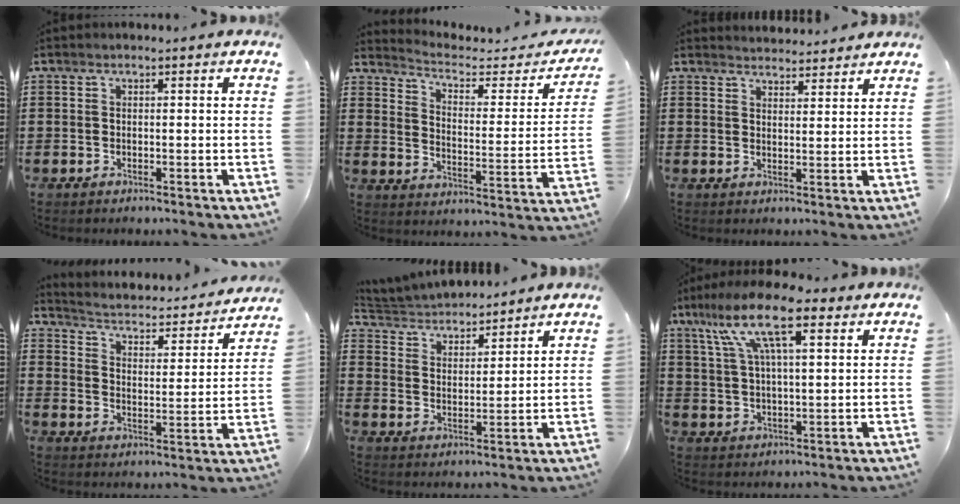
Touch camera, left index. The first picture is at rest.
{"total": 3.1, "force": [2.5, 1.0, 1.4], "torque": [-0.047, -0.019, 0.033]}
{"total": 2.8, "force": [2.8, 0.3, -0.2], "torque": [-0.004, -0.010, 0.053]}
{"total": 1.9, "force": [1.8, 0.3, 0.3], "torque": [-0.025, -0.027, 0.017]}
{"total": 4.0, "force": [3.9, 0.8, 0.0], "torque": [-0.021, -0.020, 0.067]}
{"total": 12.9, "force": [7.5, 3.7, 9.8], "torque": [-0.199, 0.000, 0.128]}